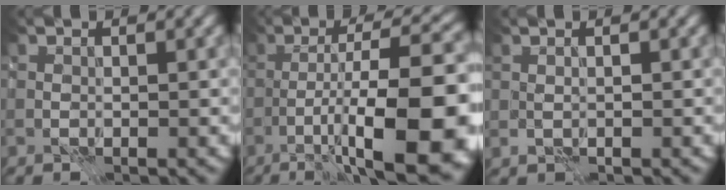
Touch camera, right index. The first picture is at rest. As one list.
[{"total": 15.1, "force": [-4.0, 4.0, 14.0], "torque": [-0.194, 0.013, -0.056]}, {"total": 0.8, "force": [0.5, 0.3, 0.6], "torque": [-0.007, -0.009, 0.004]}]